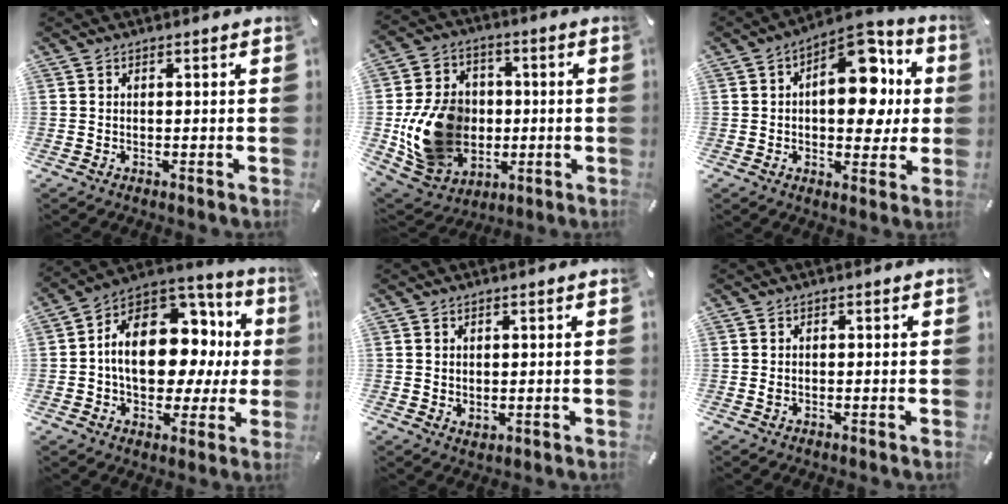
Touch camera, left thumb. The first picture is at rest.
{"total": 16.9, "force": [-1.9, 14.0, 9.2], "torque": [-0.187, 0.012, -0.024]}
{"total": 15.7, "force": [3.4, 9.3, 12.1], "torque": [-0.147, -0.024, 0.058]}
{"total": 17.5, "force": [2.3, 11.9, 12.6], "torque": [-0.191, -0.033, 0.039]}
{"total": 1.6, "force": [0.8, 1.4, 0.3], "torque": [0.002, 0.000, 0.012]}
{"total": 0.9, "force": [-0.1, 0.7, 0.6], "torque": [-0.012, 0.002, -0.003]}